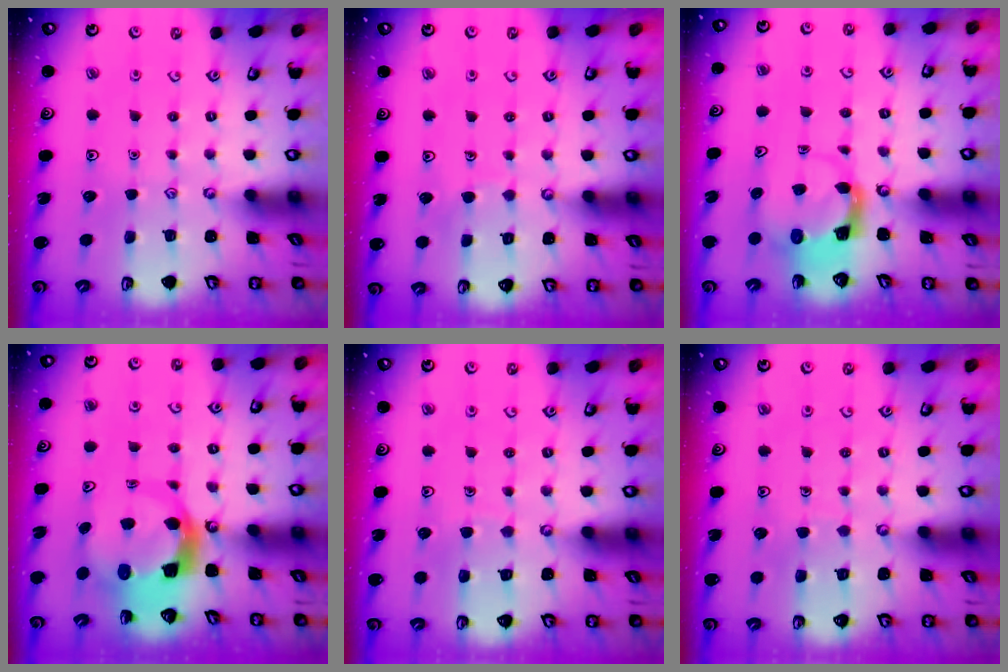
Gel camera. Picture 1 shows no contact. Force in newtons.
{"total": 3.9, "press": 3.9, "slide": 0.2}
{"total": 3.8, "press": 3.8, "slide": 0.4}
{"total": 7.3, "press": 7.3, "slide": 0.9}
{"total": 6.4, "press": 6.3, "slide": 0.6}
{"total": 4.3, "press": 4.3, "slide": 0.4}